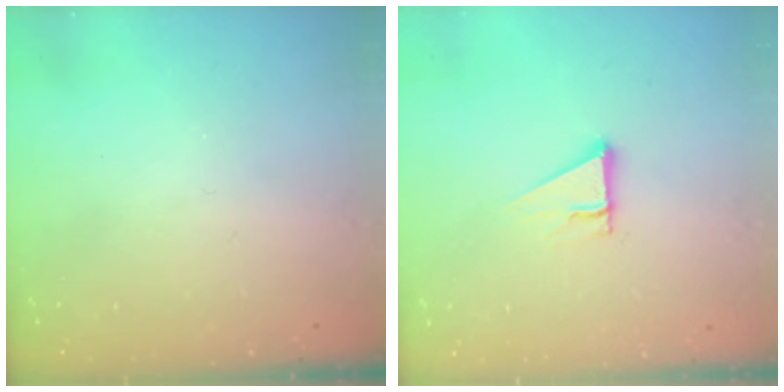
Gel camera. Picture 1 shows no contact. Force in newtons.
{"total": 2.7, "press": 2.7, "slide": 0.1}